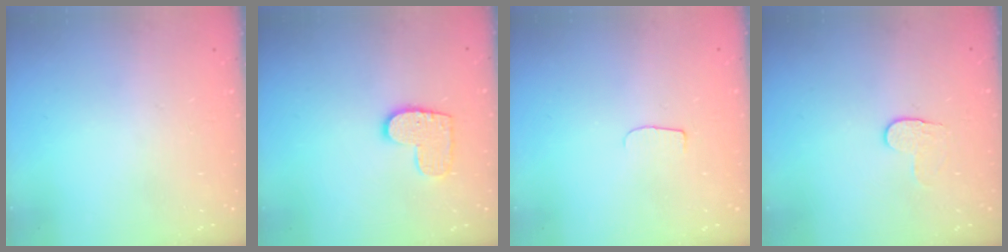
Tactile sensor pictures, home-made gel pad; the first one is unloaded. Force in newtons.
{"total": 9.7, "press": 9.7, "slide": 0.3}
{"total": 4.5, "press": 4.4, "slide": 0.5}
{"total": 4.0, "press": 4.0, "slide": 0.5}